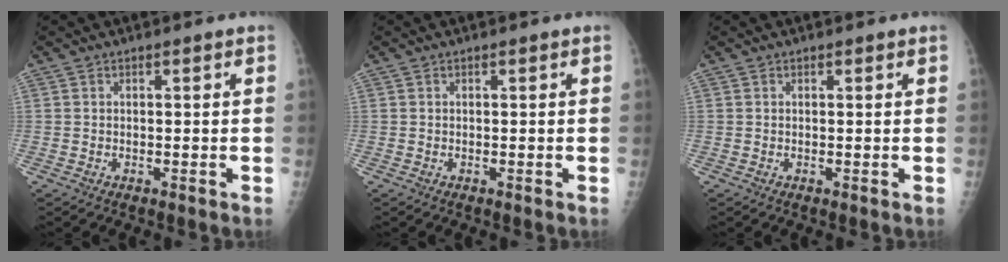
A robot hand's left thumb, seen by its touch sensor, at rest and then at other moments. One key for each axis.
{"total": 0.0}
{"total": 0.0}